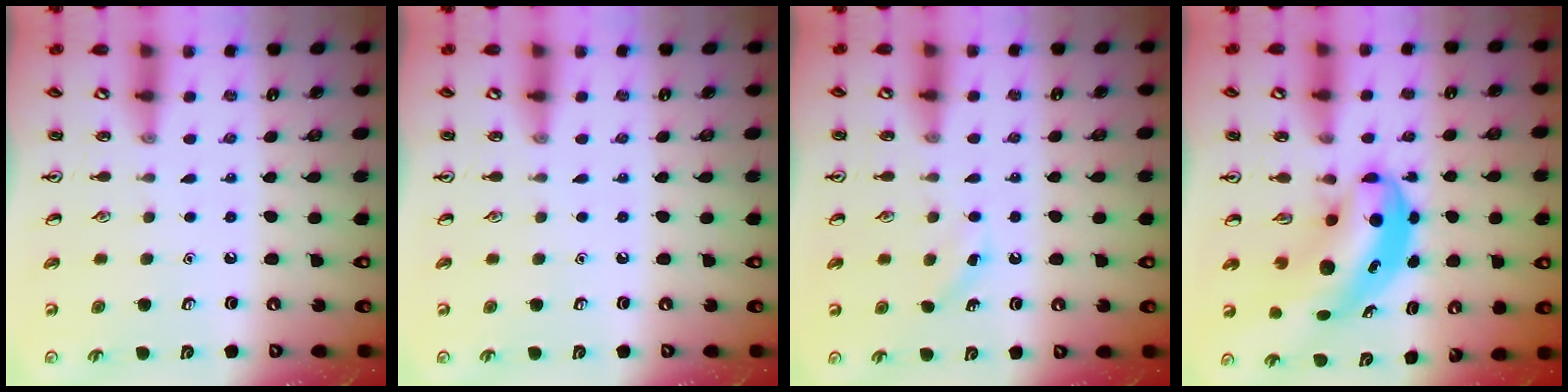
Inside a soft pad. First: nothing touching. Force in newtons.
{"total": 0.0}
{"total": 2.8, "press": 2.6, "slide": 0.9}
{"total": 7.2, "press": 7.0, "slide": 1.7}